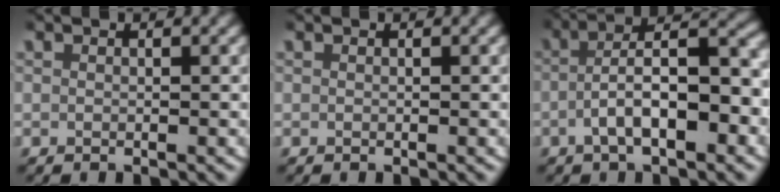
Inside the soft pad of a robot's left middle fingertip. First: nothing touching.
{"total": 0.0}
{"total": 5.5, "force": [-1.6, 1.8, 4.9], "torque": [-0.074, 0.009, -0.027]}